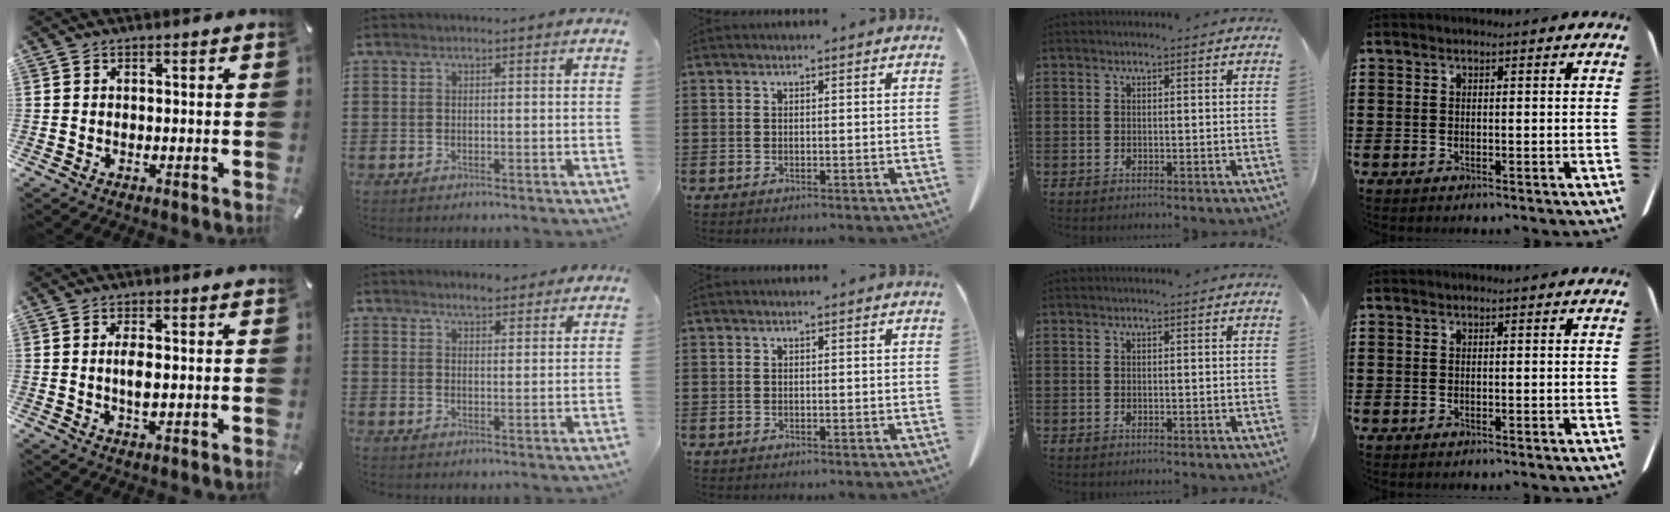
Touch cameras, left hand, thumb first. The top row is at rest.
{"thumb": {"total": 3.3, "force": [0.1, 1.1, 3.1], "torque": [-0.068, -0.002, -0.001]}, "index": {"total": 3.1, "force": [2.8, 0.7, 1.0], "torque": [-0.016, -0.003, 0.050]}}